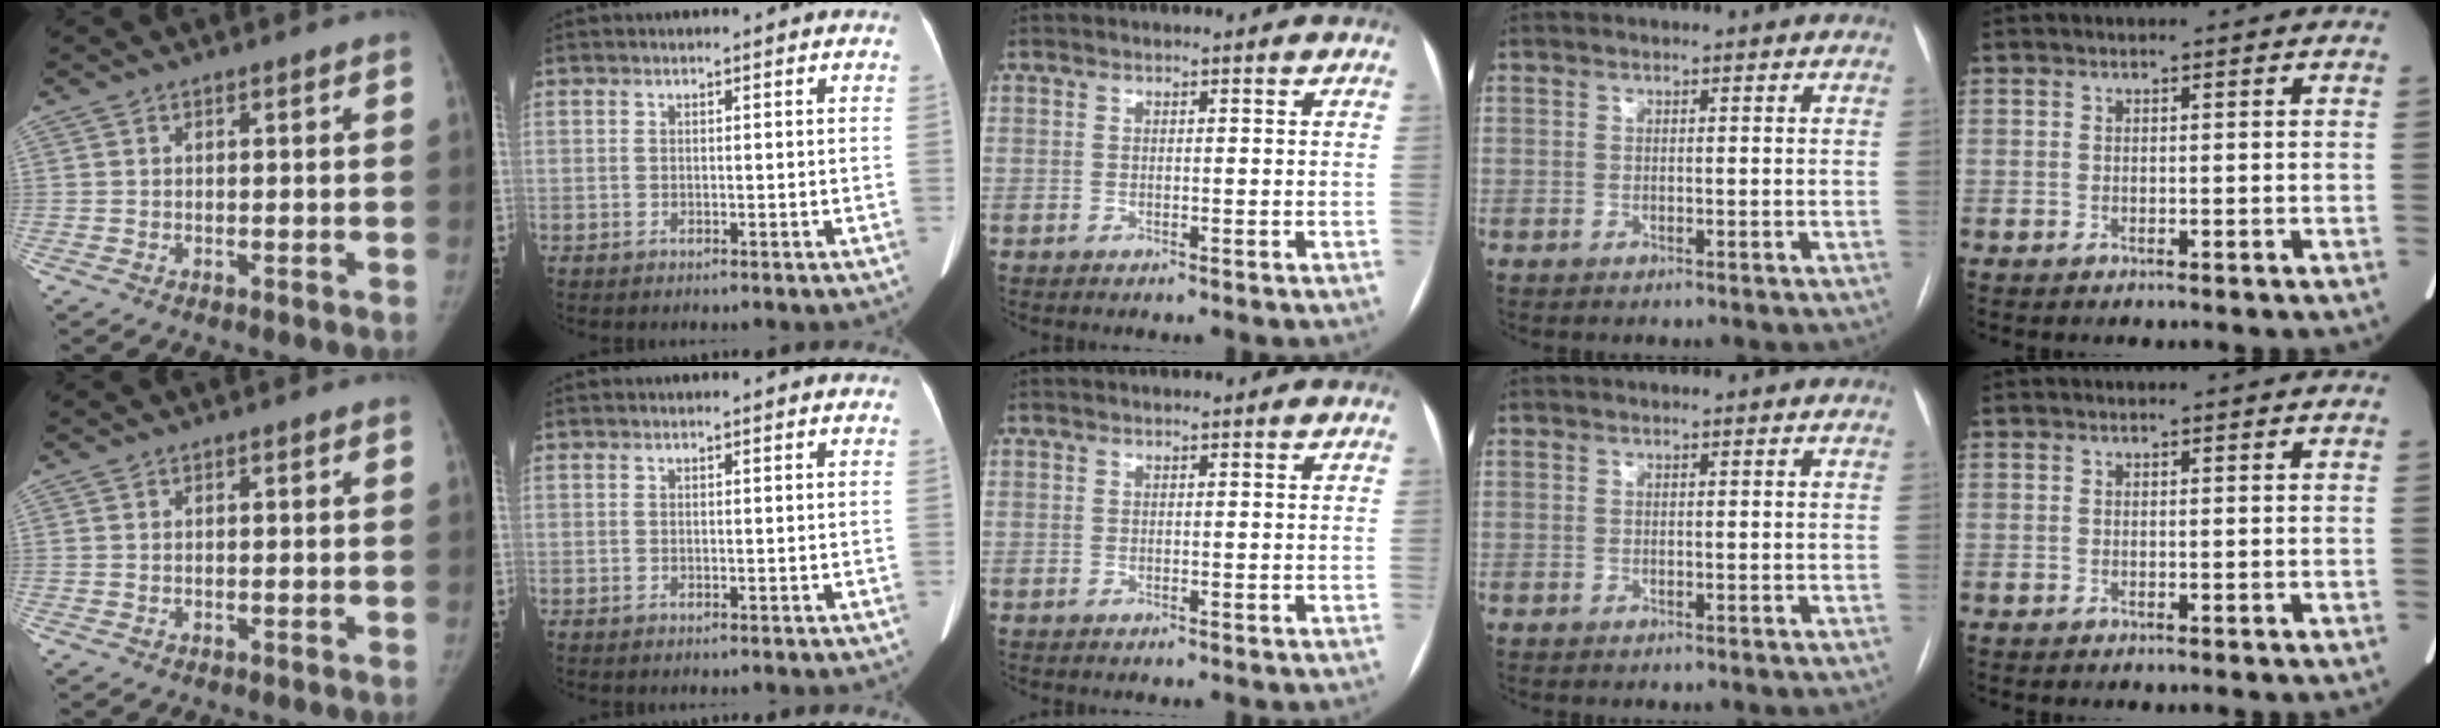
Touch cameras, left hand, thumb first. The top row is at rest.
{}